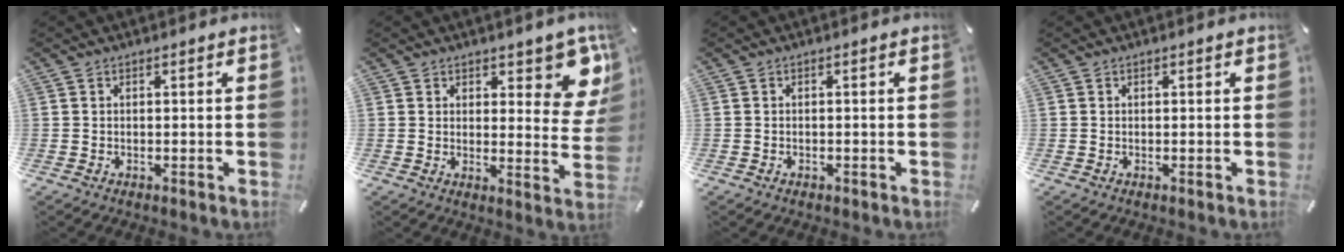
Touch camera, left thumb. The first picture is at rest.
{"total": 10.2, "force": [6.8, 4.8, 5.9], "torque": [-0.050, -0.052, 0.117]}
{"total": 0.8, "force": [-0.4, 0.5, 0.3], "torque": [-0.006, 0.001, -0.010]}
{"total": 0.0}